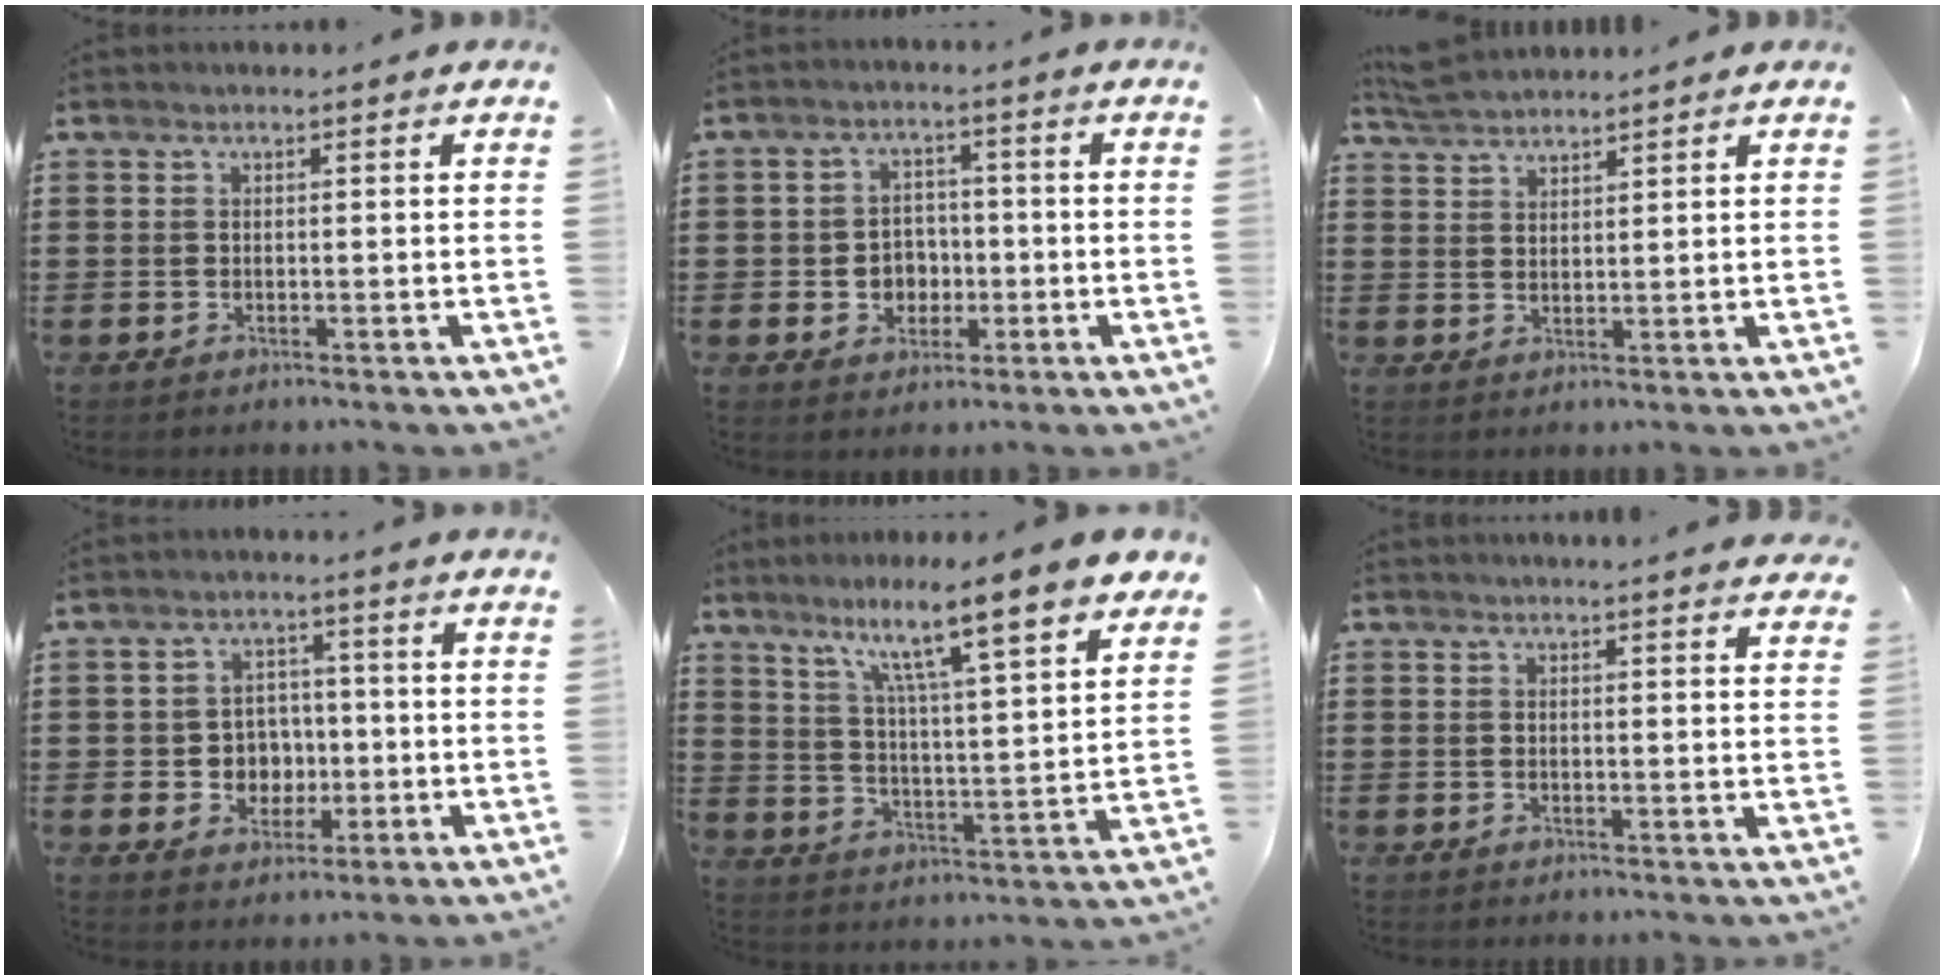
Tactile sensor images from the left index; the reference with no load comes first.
{"total": 4.2, "force": [-0.9, 3.8, 1.6], "torque": [-0.034, 0.005, -0.022]}
{"total": 3.6, "force": [3.5, 0.3, 0.8], "torque": [-0.026, -0.003, 0.066]}
{"total": 5.0, "force": [-0.6, 4.7, 1.6], "torque": [-0.039, 0.010, -0.013]}
{"total": 9.6, "force": [7.4, -0.2, 6.1], "torque": [-0.122, -0.059, 0.108]}
{"total": 1.9, "force": [1.8, -0.1, 0.4], "torque": [-0.013, 0.000, 0.035]}